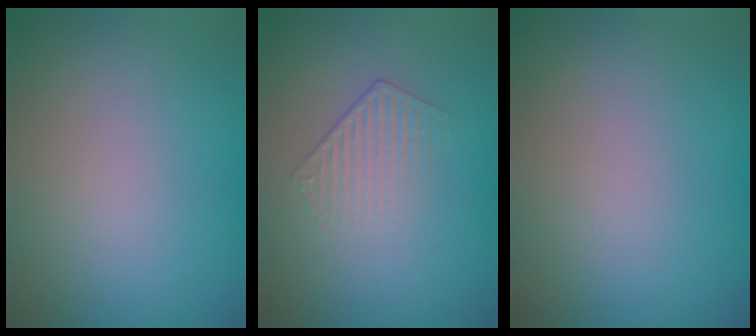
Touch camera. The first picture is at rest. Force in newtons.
{"total": 1.5, "press": 0.9, "slide": 1.2}
{"total": 0.0}